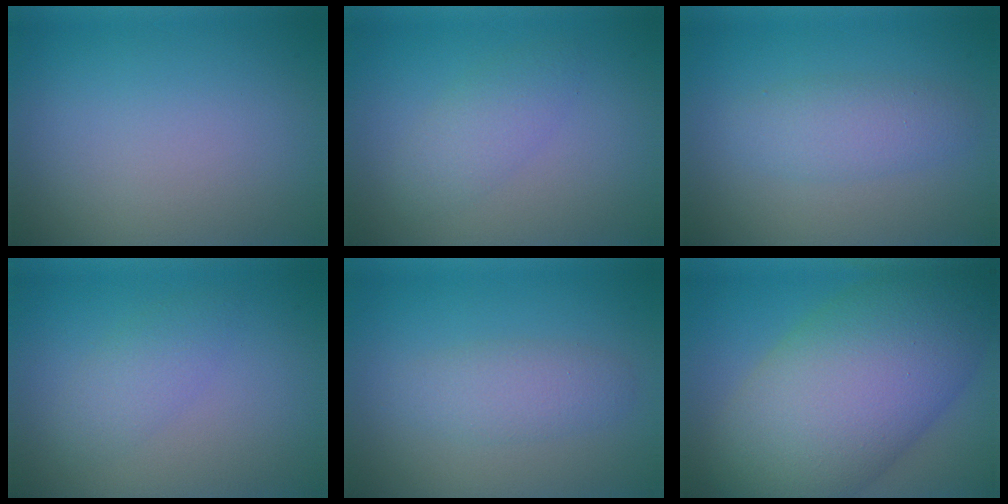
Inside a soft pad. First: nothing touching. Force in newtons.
{"total": 2.2, "press": 2.2, "slide": 0.1}
{"total": 2.7, "press": 2.7, "slide": 0.1}
{"total": 2.0, "press": 2.0, "slide": 0.1}
{"total": 2.4, "press": 2.4, "slide": 0.2}
{"total": 14.3, "press": 14.3, "slide": 0.7}